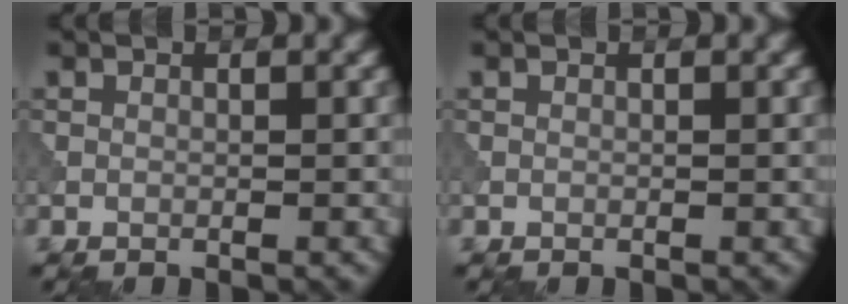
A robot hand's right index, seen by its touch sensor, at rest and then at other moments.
{"total": 0.0}